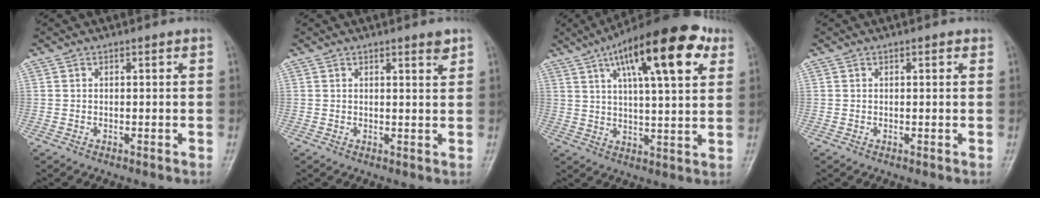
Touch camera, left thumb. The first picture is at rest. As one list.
[{"total": 2.3, "force": [1.6, 0.4, 1.6], "torque": [-0.019, -0.011, 0.022]}, {"total": 20.4, "force": [9.5, 6.2, 16.9], "torque": [-0.239, -0.006, 0.143]}, {"total": 0.9, "force": [0.5, 0.4, 0.7], "torque": [-0.007, 0.000, 0.004]}]